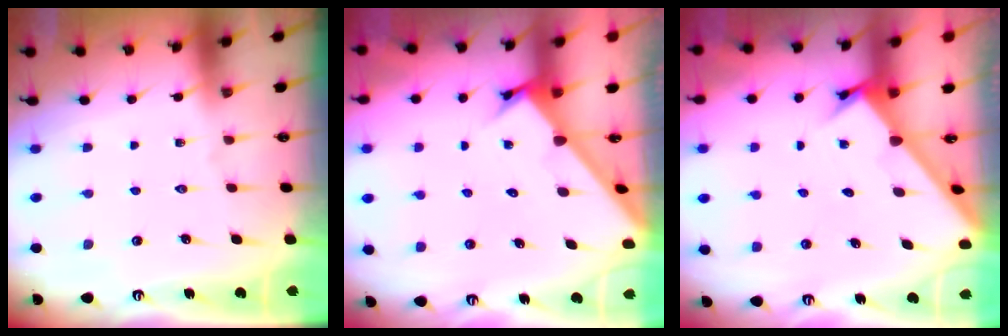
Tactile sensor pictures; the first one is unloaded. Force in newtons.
{"total": 2.5, "press": 2.5, "slide": 0.2}
{"total": 1.9, "press": 1.9, "slide": 0.1}